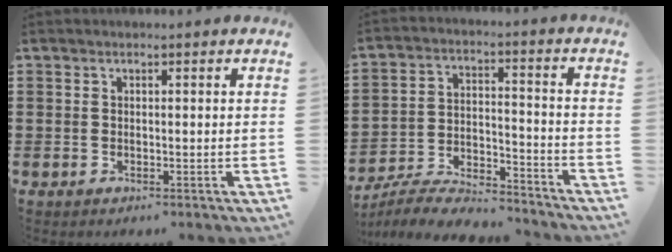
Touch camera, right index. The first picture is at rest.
{"total": 7.0, "force": [-6.8, 0.7, 1.6], "torque": [-0.033, 0.006, -0.133]}